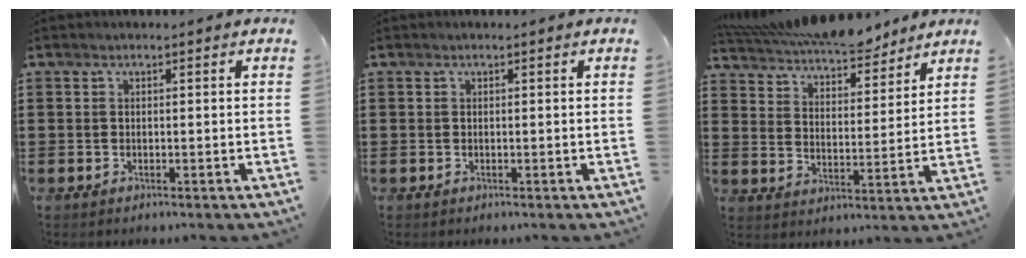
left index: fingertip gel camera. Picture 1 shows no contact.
{"total": 0.0}
{"total": 7.5, "force": [7.0, 1.4, 2.4], "torque": [-0.074, -0.028, 0.127]}